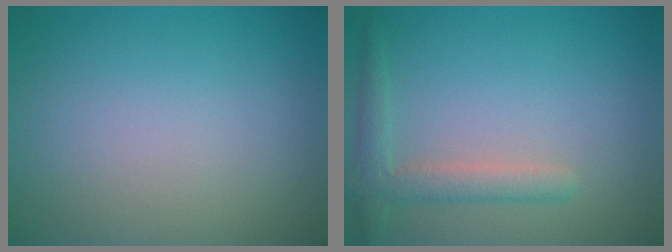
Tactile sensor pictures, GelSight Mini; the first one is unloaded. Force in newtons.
{"total": 2.6, "press": 2.5, "slide": 0.2}